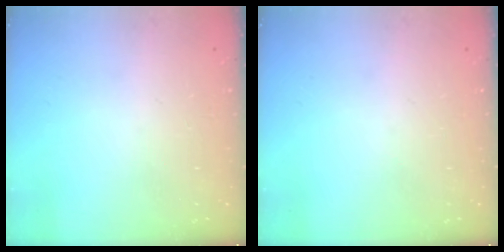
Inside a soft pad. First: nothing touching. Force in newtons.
{"total": 0.0}